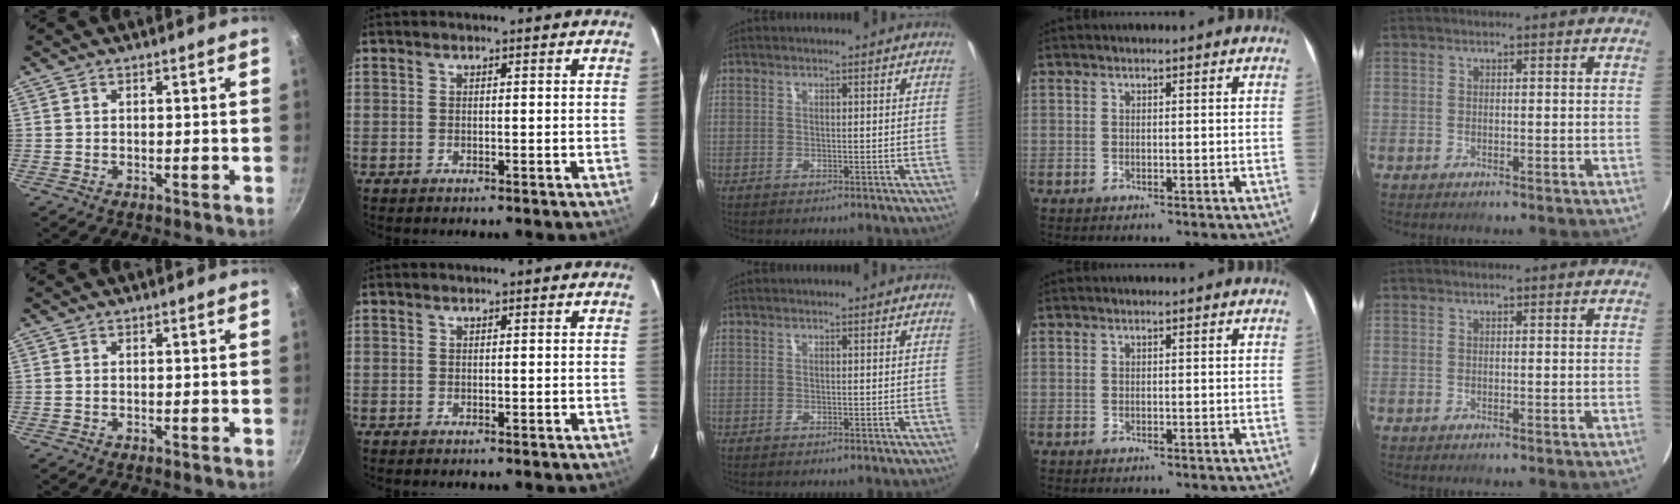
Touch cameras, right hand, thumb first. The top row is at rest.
{}